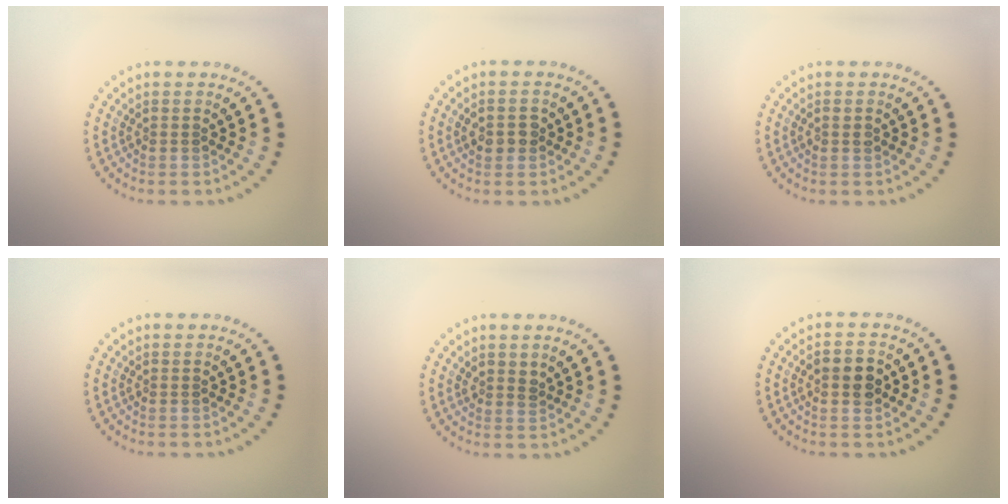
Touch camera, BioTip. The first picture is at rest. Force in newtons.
{"total": 1.9, "press": 1.9, "slide": 0.2}
{"total": 0.8, "press": 0.7, "slide": 0.3}
{"total": 0.0}
{"total": 1.1, "press": 1.0, "slide": 0.4}
{"total": 3.0, "press": 3.0, "slide": 0.1}